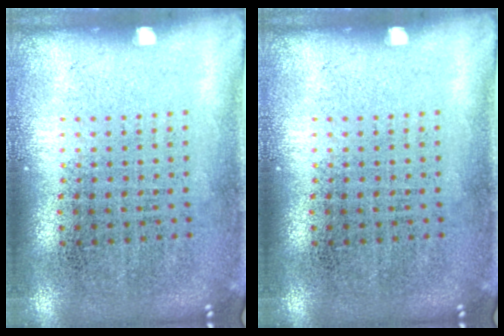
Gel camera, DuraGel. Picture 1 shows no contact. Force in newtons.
{"total": 0.0}